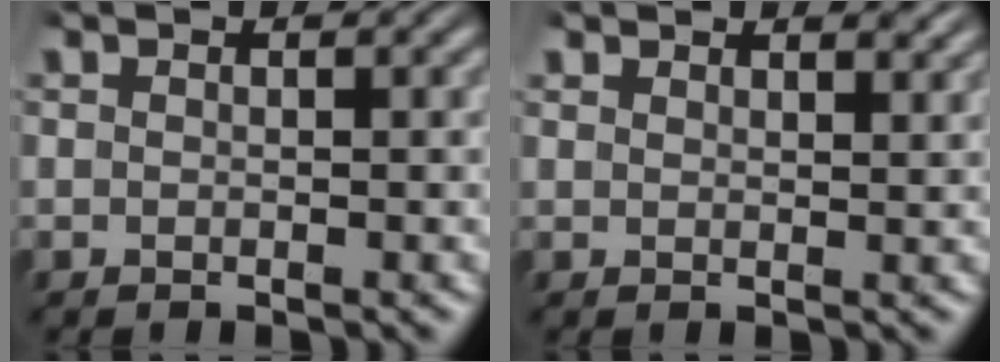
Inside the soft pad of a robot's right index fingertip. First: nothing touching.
{"total": 1.7, "force": [1.6, -0.2, 0.3], "torque": [0.007, -0.003, 0.029]}